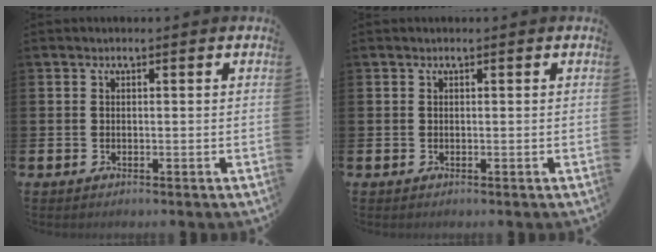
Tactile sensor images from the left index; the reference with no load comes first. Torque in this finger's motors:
{"motor_torque": [-0.13, 0.19, -0.18, -0.01]}